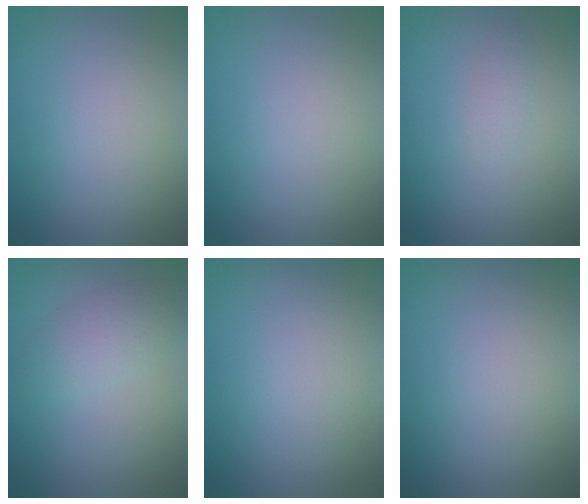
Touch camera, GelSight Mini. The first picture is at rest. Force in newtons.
{"total": 0.0}
{"total": 0.9, "press": 0.9, "slide": 0.0}
{"total": 2.5, "press": 2.5, "slide": 0.0}
{"total": 0.0}
{"total": 0.0}